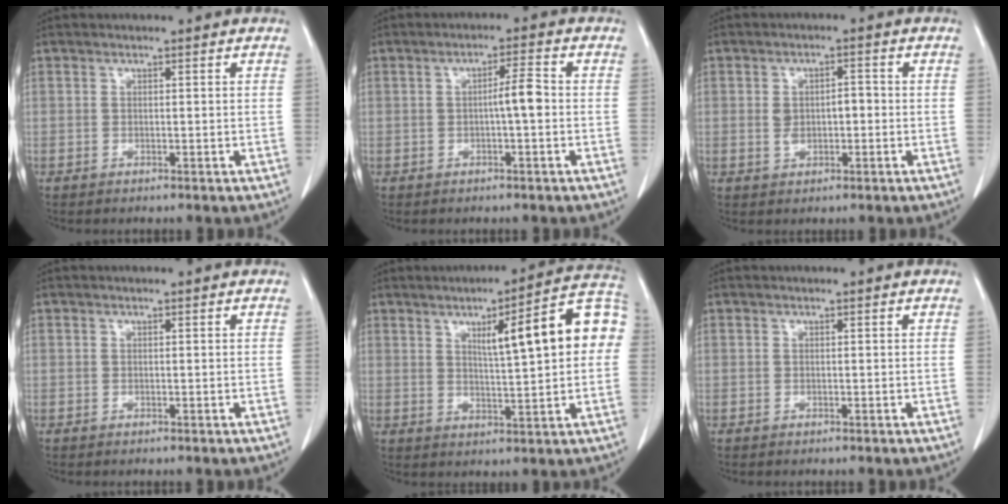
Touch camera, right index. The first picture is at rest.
{"total": 3.6, "force": [-0.4, 0.2, 3.5], "torque": [-0.055, 0.004, -0.007]}
{"total": 4.0, "force": [-0.3, 2.3, 3.2], "torque": [-0.059, 0.014, 0.002]}
{"total": 0.0}
{"total": 13.7, "force": [2.9, 1.7, 13.3], "torque": [-0.178, 0.030, 0.037]}
{"total": 0.0}